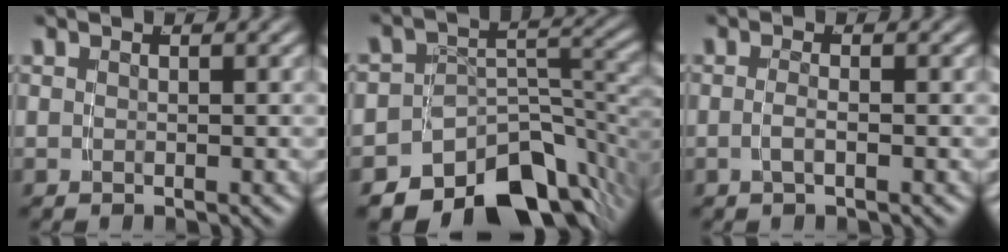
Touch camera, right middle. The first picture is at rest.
{"total": 14.6, "force": [-9.0, 8.9, 7.4], "torque": [-0.113, -0.031, -0.133]}
{"total": 1.4, "force": [-0.9, -0.5, 0.9], "torque": [-0.024, -0.008, -0.011]}